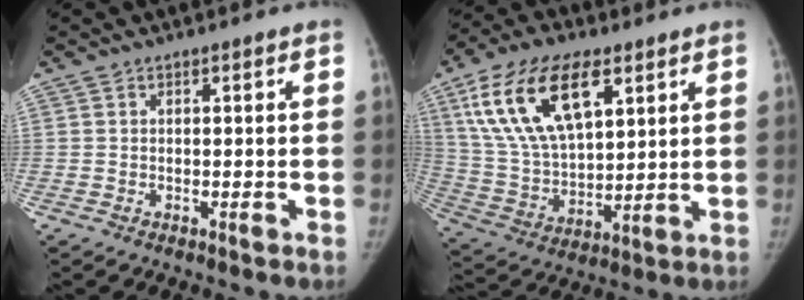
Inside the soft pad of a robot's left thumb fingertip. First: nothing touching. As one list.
[{"total": 20.2, "force": [9.1, 10.0, 14.9], "torque": [-0.261, -0.024, 0.174]}]